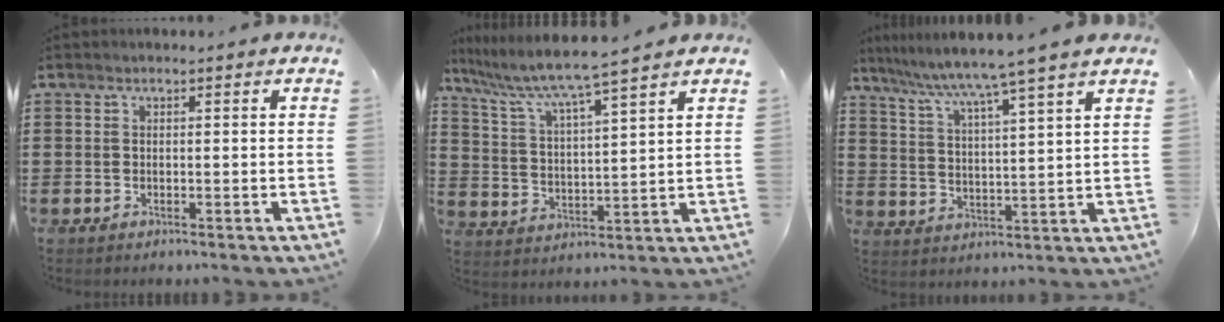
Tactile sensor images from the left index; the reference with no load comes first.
{"total": 6.0, "force": [5.3, -0.6, 2.8], "torque": [-0.081, -0.042, 0.082]}
{"total": 5.9, "force": [4.9, -1.6, 2.9], "torque": [-0.079, -0.040, 0.073]}